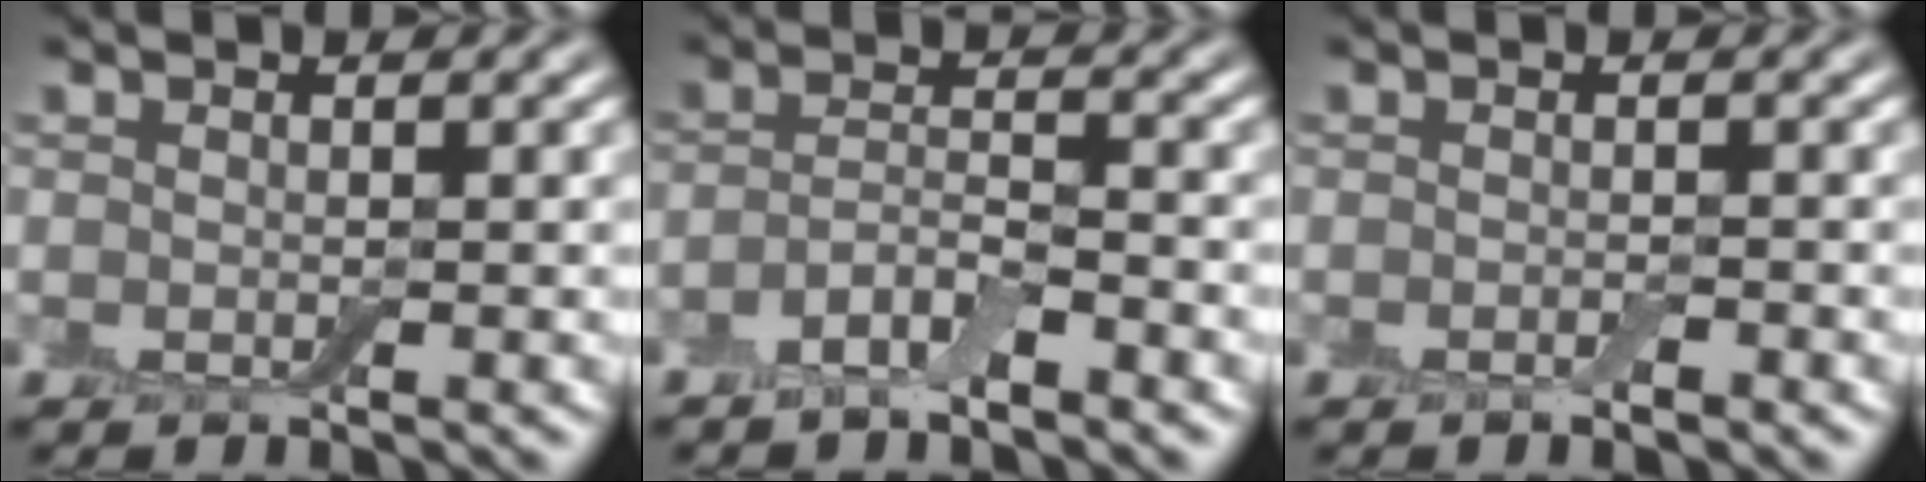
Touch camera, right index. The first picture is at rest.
{"total": 2.8, "force": [-1.8, 0.8, 2.0], "torque": [-0.040, 0.005, -0.042]}
{"total": 0.7, "force": [-0.4, 0.1, 0.5], "torque": [-0.009, -0.001, -0.007]}